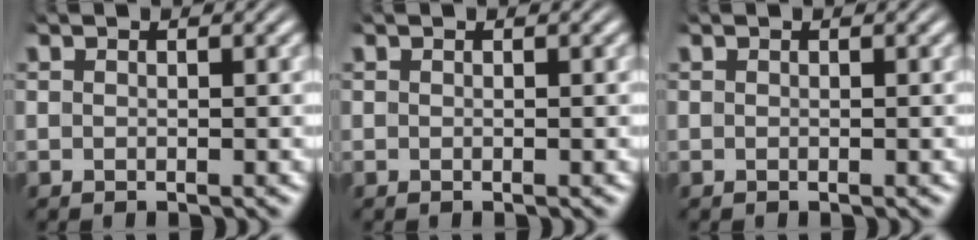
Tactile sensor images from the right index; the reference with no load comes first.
{"total": 0.0}
{"total": 0.0}